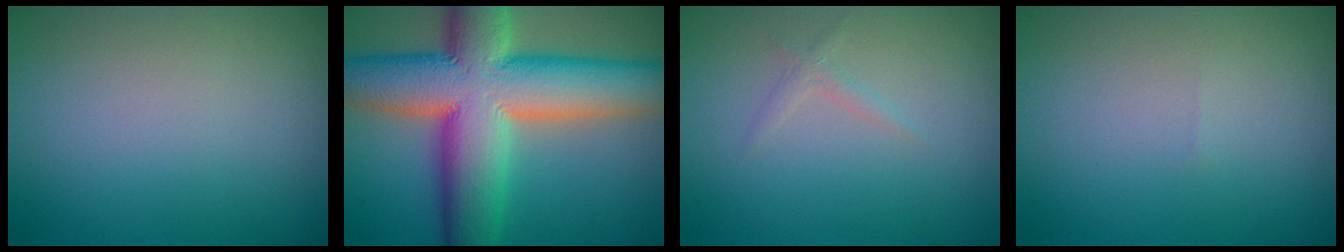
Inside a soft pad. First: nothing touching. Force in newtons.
{"total": 15.0, "press": 15.0, "slide": 0.8}
{"total": 0.8, "press": 0.8, "slide": 0.0}
{"total": 0.0}